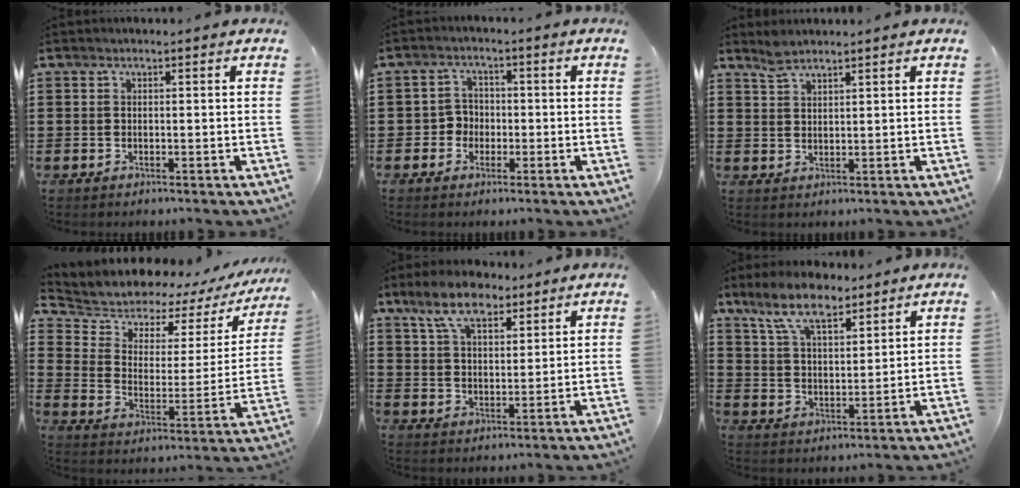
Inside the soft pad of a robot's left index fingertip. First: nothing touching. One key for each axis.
{"total": 3.2, "fx": -1.1, "fy": 2.9, "fz": 1.0, "tx": -0.030, "ty": 0.006, "tz": -0.025}
{"total": 2.4, "fx": 2.2, "fy": 0.5, "fz": 0.8, "tx": -0.020, "ty": 0.002, "tz": 0.043}
{"total": 6.3, "fx": 5.6, "fy": 2.6, "fz": 1.1, "tx": -0.053, "ty": -0.043, "tz": 0.094}
{"total": 8.6, "fx": 6.4, "fy": 3.6, "fz": 4.5, "tx": -0.101, "ty": -0.002, "tz": 0.117}
{"total": 9.3, "fx": 7.2, "fy": 3.2, "fz": 4.9, "tx": -0.116, "ty": -0.006, "tz": 0.134}